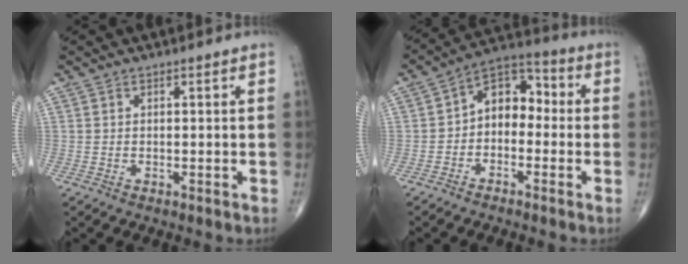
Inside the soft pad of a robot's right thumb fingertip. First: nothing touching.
{"total": 8.9, "force": [-1.0, 6.2, 6.3], "torque": [-0.067, 0.042, -0.038]}